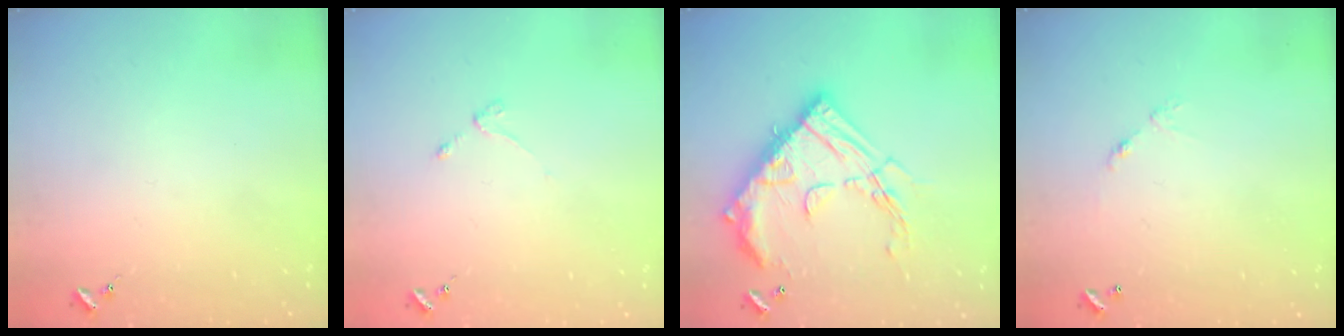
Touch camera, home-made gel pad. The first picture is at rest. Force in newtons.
{"total": 3.1, "press": 3.0, "slide": 0.4}
{"total": 23.7, "press": 23.6, "slide": 2.2}
{"total": 5.5, "press": 5.5, "slide": 0.4}